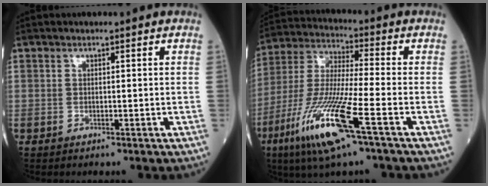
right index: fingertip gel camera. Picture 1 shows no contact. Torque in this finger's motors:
{"motor_torque": [0.48, -0.36, 0.75, 0.21]}